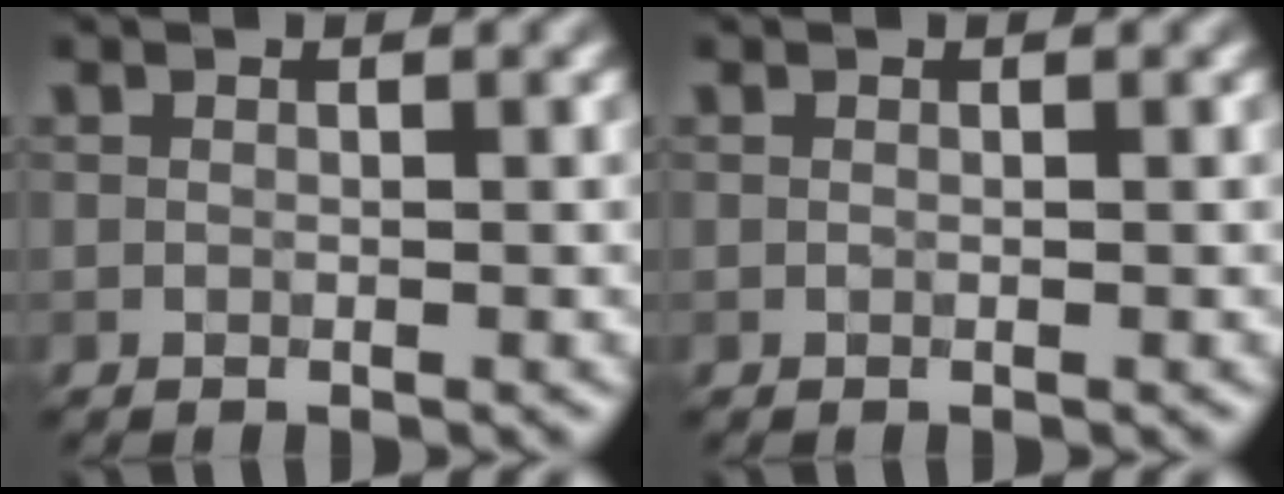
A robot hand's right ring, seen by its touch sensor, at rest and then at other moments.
{"total": 0.0}